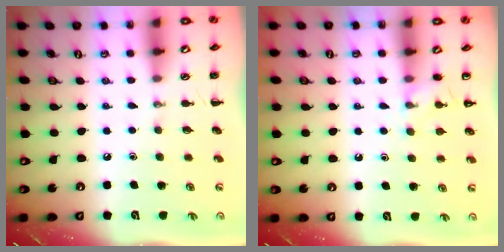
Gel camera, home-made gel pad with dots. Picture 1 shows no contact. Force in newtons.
{"total": 6.6, "press": 6.3, "slide": 2.1}